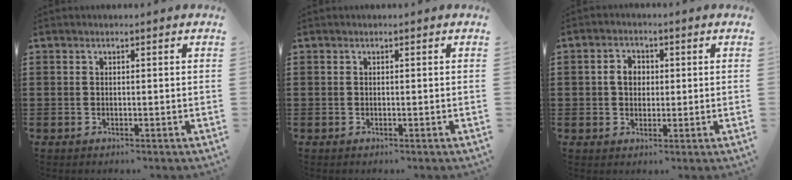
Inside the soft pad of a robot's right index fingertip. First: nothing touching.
{"total": 0.0}
{"total": 3.2, "force": [0.2, 2.5, 1.9], "torque": [-0.045, 0.012, 0.002]}